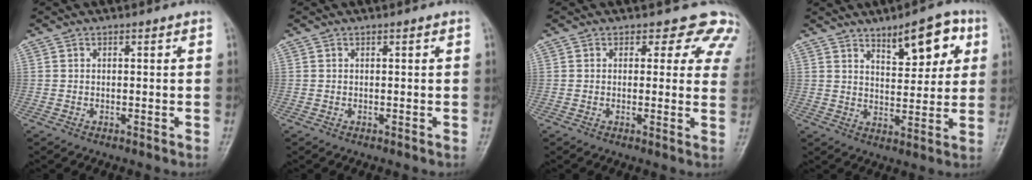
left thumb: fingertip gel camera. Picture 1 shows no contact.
{"total": 0.0}
{"total": 8.4, "force": [6.9, 4.5, 1.9], "torque": [0.034, -0.027, 0.046]}
{"total": 10.0, "force": [5.1, 4.2, 7.5], "torque": [-0.076, -0.025, 0.076]}